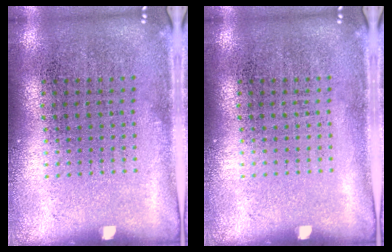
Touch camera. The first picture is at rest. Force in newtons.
{"total": 0.0}